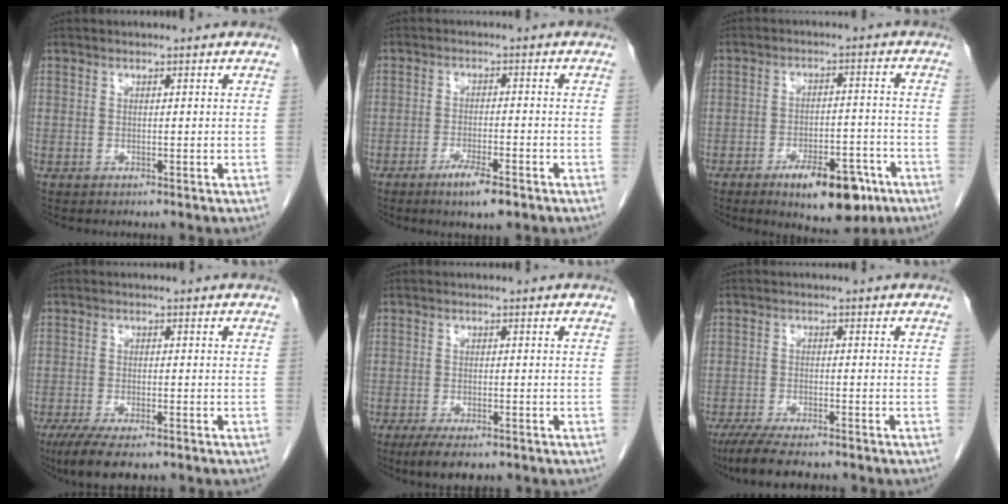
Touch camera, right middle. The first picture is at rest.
{"total": 5.2, "force": [-3.3, 0.7, 3.9], "torque": [-0.072, -0.007, -0.054]}
{"total": 10.8, "force": [-6.4, 3.9, 7.7], "torque": [-0.104, -0.001, -0.091]}
{"total": 7.7, "force": [-5.5, 2.1, 4.9], "torque": [-0.076, -0.016, -0.086]}
{"total": 5.7, "force": [-4.1, 1.8, 3.5], "torque": [-0.051, -0.009, -0.062]}
{"total": 9.2, "force": [-7.5, 1.7, 5.0], "torque": [-0.078, -0.018, -0.119]}